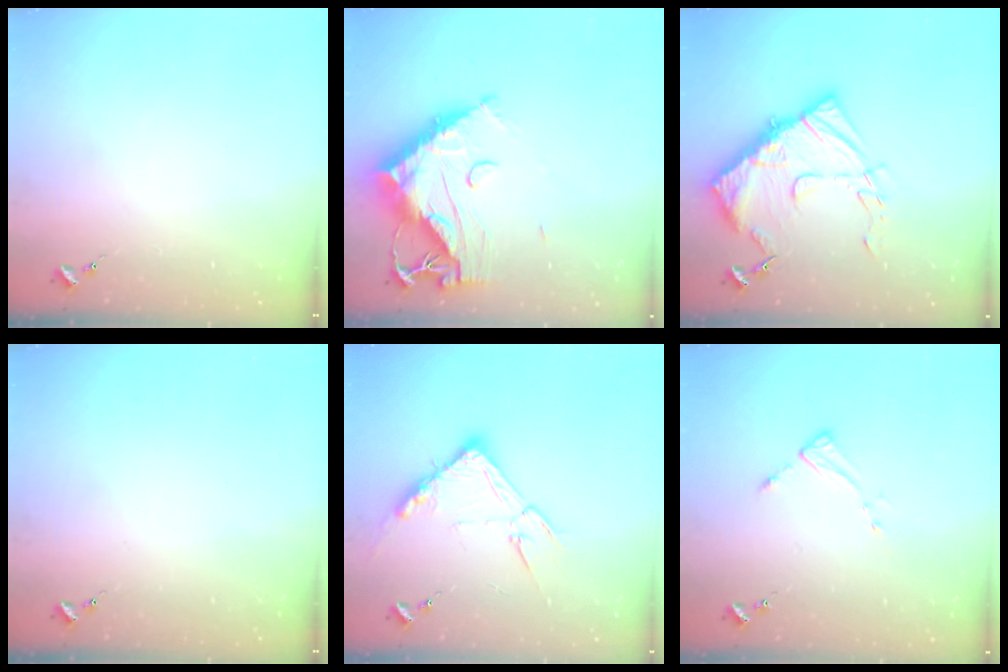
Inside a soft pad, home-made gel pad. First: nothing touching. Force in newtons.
{"total": 17.4, "press": 17.3, "slide": 1.6}
{"total": 15.2, "press": 15.1, "slide": 1.4}
{"total": 0.0}
{"total": 14.8, "press": 14.8, "slide": 0.4}
{"total": 2.6, "press": 2.6, "slide": 0.4}